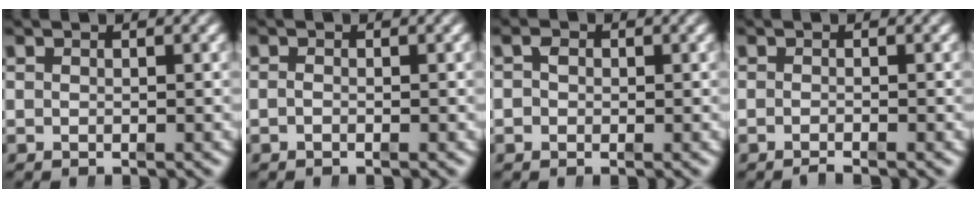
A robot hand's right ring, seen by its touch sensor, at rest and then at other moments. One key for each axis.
{"total": 0.6, "fx": -0.5, "fy": -0.3, "fz": 0.2, "tx": -0.004, "ty": -0.004, "tz": -0.008}
{"total": 1.3, "fx": 0.1, "fy": 1.2, "fz": 0.6, "tx": -0.018, "ty": -0.003, "tz": 0.001}
{"total": 1.1, "fx": -1.0, "fy": 0.0, "fz": 0.4, "tx": -0.002, "ty": 0.003, "tz": -0.022}